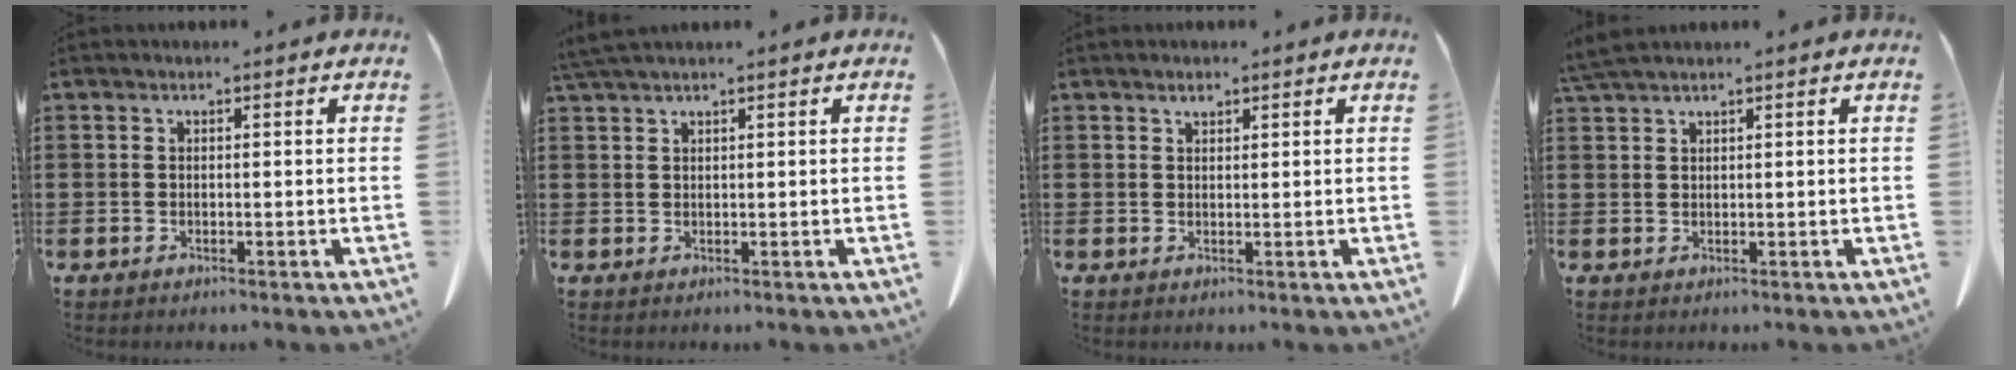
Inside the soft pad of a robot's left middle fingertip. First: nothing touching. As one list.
[{"total": 1.9, "force": [1.6, -0.1, 1.0], "torque": [-0.024, -0.003, 0.033]}, {"total": 1.1, "force": [0.9, 0.3, 0.5], "torque": [-0.013, -0.001, 0.018]}, {"total": 2.5, "force": [2.1, 0.0, 1.3], "torque": [-0.032, 0.000, 0.042]}]